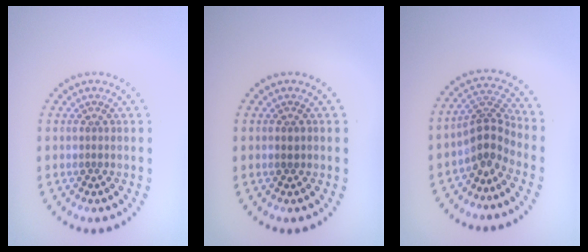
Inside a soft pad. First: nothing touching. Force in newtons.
{"total": 0.8, "press": 0.7, "slide": 0.2}
{"total": 3.4, "press": 2.4, "slide": 2.4}